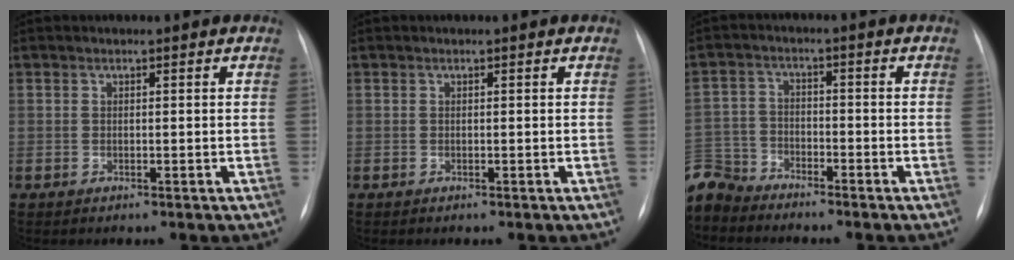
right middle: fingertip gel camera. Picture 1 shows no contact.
{"total": 0.0}
{"total": 7.2, "force": [-6.9, 2.0, -0.1], "torque": [-0.002, -0.001, -0.142]}